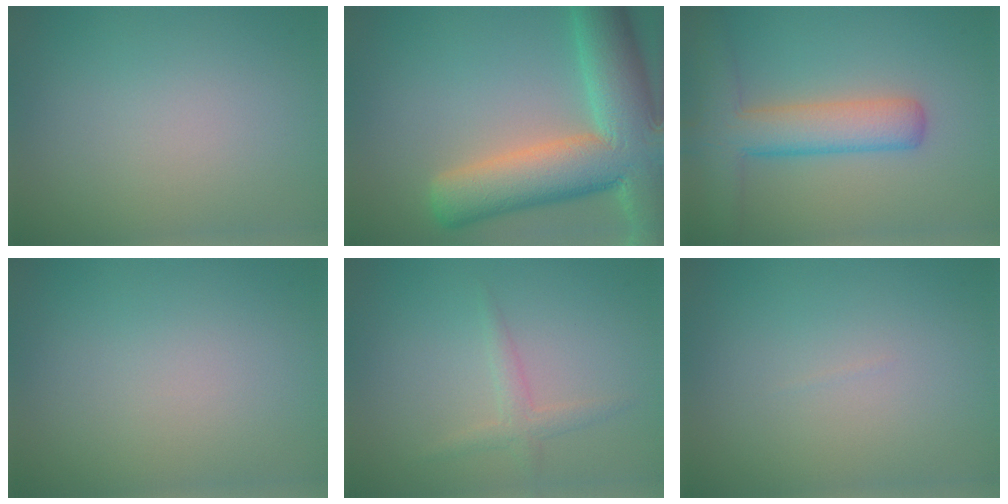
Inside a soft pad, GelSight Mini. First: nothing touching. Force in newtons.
{"total": 12.6, "press": 12.6, "slide": 1.1}
{"total": 5.8, "press": 5.8, "slide": 0.3}
{"total": 0.0}
{"total": 1.6, "press": 1.6, "slide": 0.1}
{"total": 0.0}